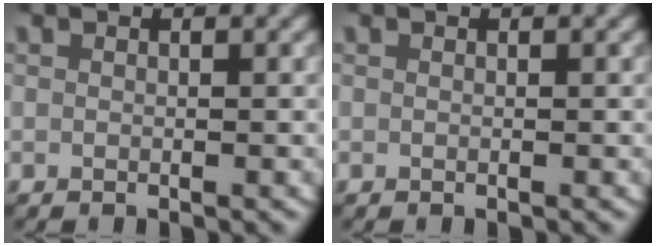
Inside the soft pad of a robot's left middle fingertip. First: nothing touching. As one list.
[{"total": 0.0}]